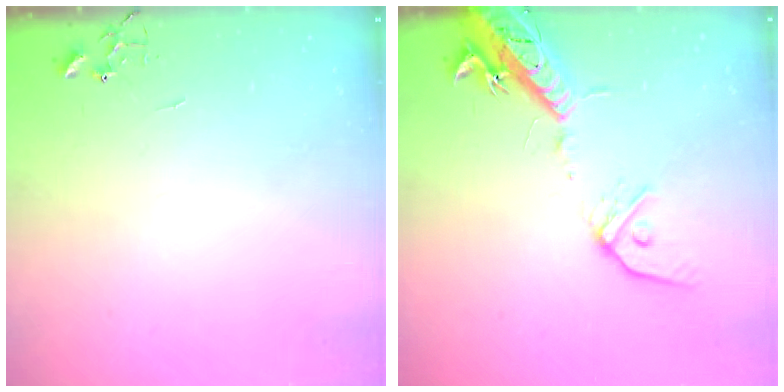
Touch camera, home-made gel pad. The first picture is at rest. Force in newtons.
{"total": 16.6, "press": 16.3, "slide": 3.5}